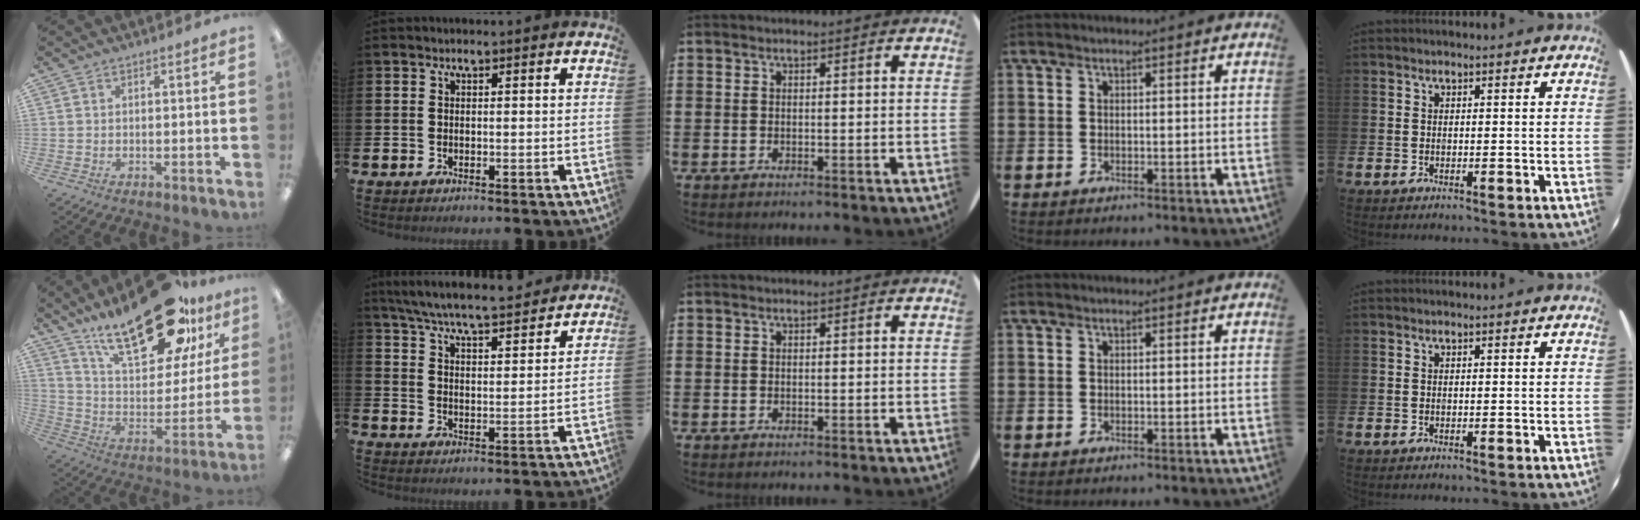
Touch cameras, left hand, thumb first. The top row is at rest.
{"thumb": {"total": 27.7, "force": [18.8, 11.0, 17.1], "torque": [-0.265, -0.102, 0.313]}, "index": {"total": 7.2, "force": [6.8, 0.5, 2.3], "torque": [-0.075, -0.045, 0.119]}}